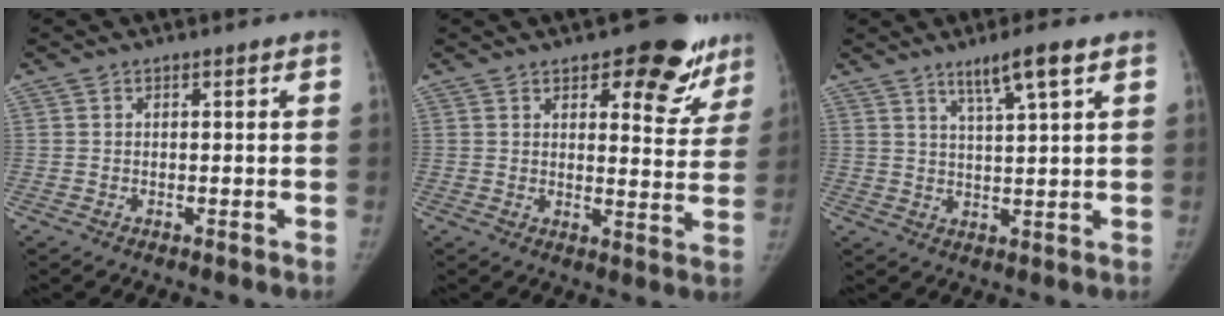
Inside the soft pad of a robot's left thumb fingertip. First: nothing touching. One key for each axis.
{"total": 13.3, "fx": 8.6, "fy": 5.8, "fz": 8.3, "tx": -0.042, "ty": -0.048, "tz": 0.102}
{"total": 6.0, "fx": 3.8, "fy": 0.1, "fz": 4.7, "tx": -0.086, "ty": -0.020, "tz": 0.070}